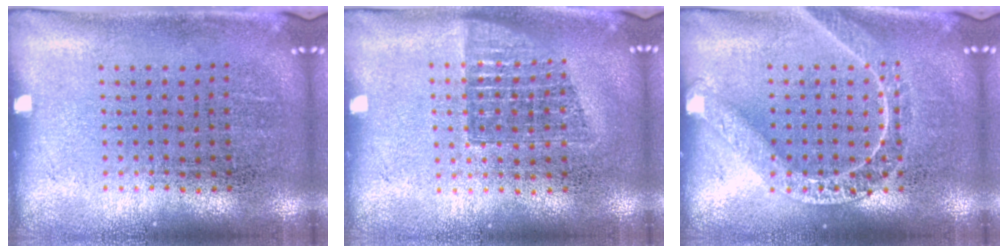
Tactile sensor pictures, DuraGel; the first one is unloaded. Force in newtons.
{"total": 1.2, "press": 1.0, "slide": 0.6}
{"total": 2.5, "press": 2.5, "slide": 0.4}